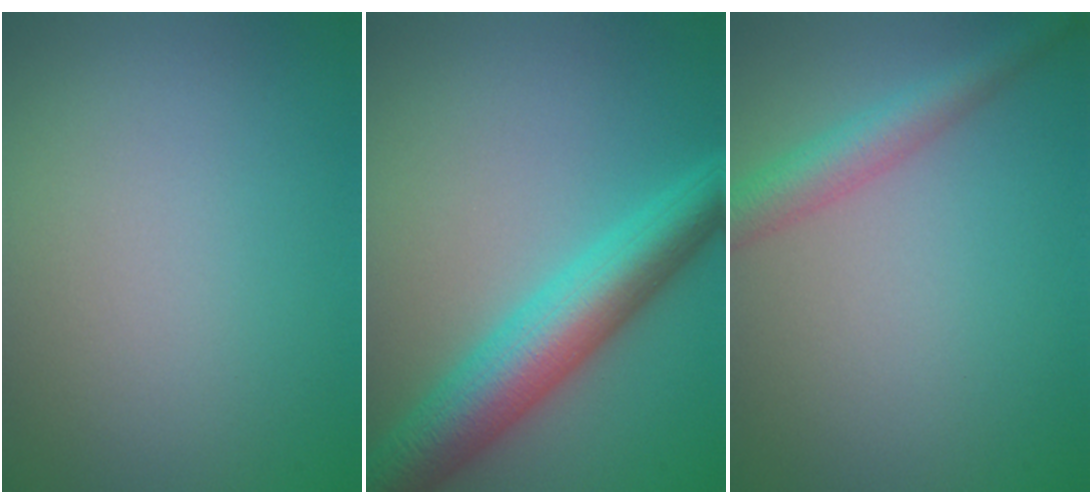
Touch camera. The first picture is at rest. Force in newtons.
{"total": 7.4, "press": 7.4, "slide": 0.1}
{"total": 3.4, "press": 3.4, "slide": 0.1}